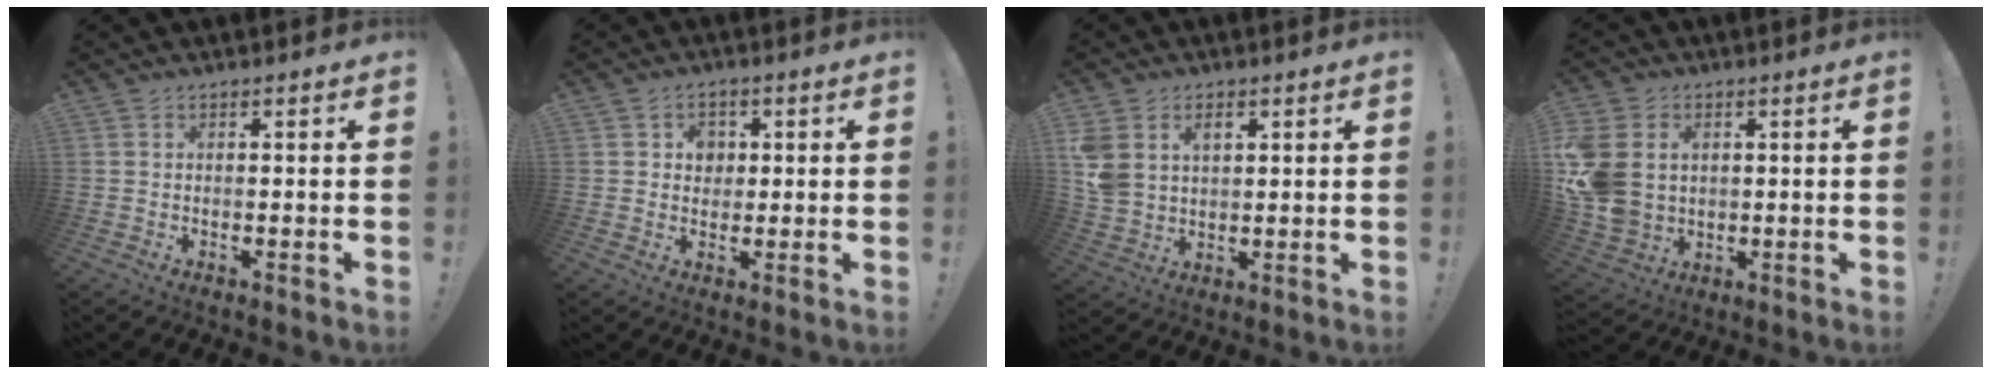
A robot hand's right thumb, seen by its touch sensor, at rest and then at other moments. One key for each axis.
{"total": 4.6, "fx": 1.0, "fy": 4.2, "fz": 1.6, "tx": -0.008, "ty": -0.004, "tz": 0.013}
{"total": 7.6, "fx": 3.3, "fy": 5.8, "fz": 3.6, "tx": -0.066, "ty": -0.014, "tz": 0.064}
{"total": 13.0, "fx": 2.3, "fy": 10.4, "fz": 7.4, "tx": -0.153, "ty": -0.009, "tz": 0.047}